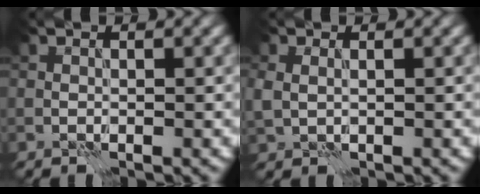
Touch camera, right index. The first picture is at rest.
{"total": 1.6, "force": [0.2, 1.2, 1.1], "torque": [-0.027, -0.002, 0.010]}